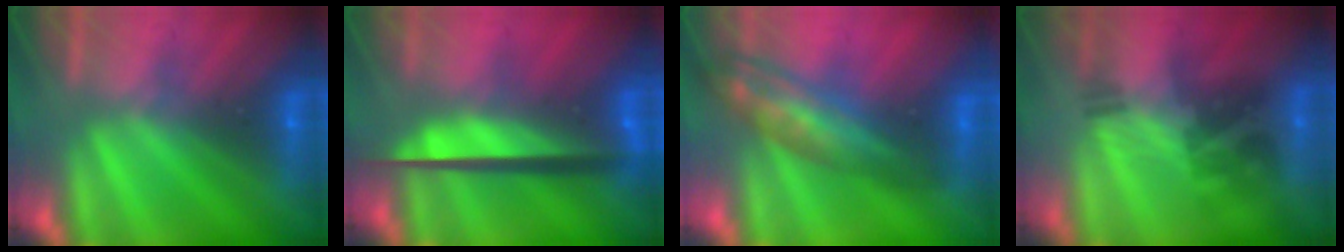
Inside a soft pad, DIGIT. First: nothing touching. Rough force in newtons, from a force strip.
{"total": 9.7}
{"total": 2.8}
{"total": 2.2}